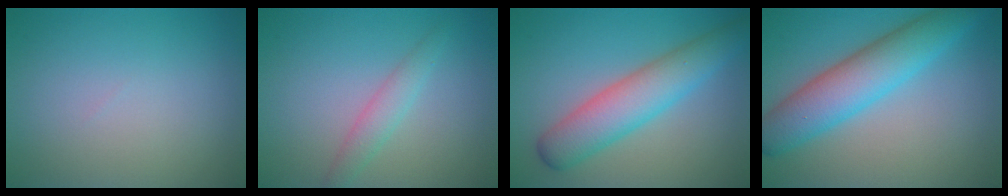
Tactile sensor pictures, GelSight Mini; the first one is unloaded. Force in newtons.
{"total": 1.9, "press": 1.9, "slide": 0.1}
{"total": 5.8, "press": 5.8, "slide": 0.1}
{"total": 6.7, "press": 6.7, "slide": 0.1}